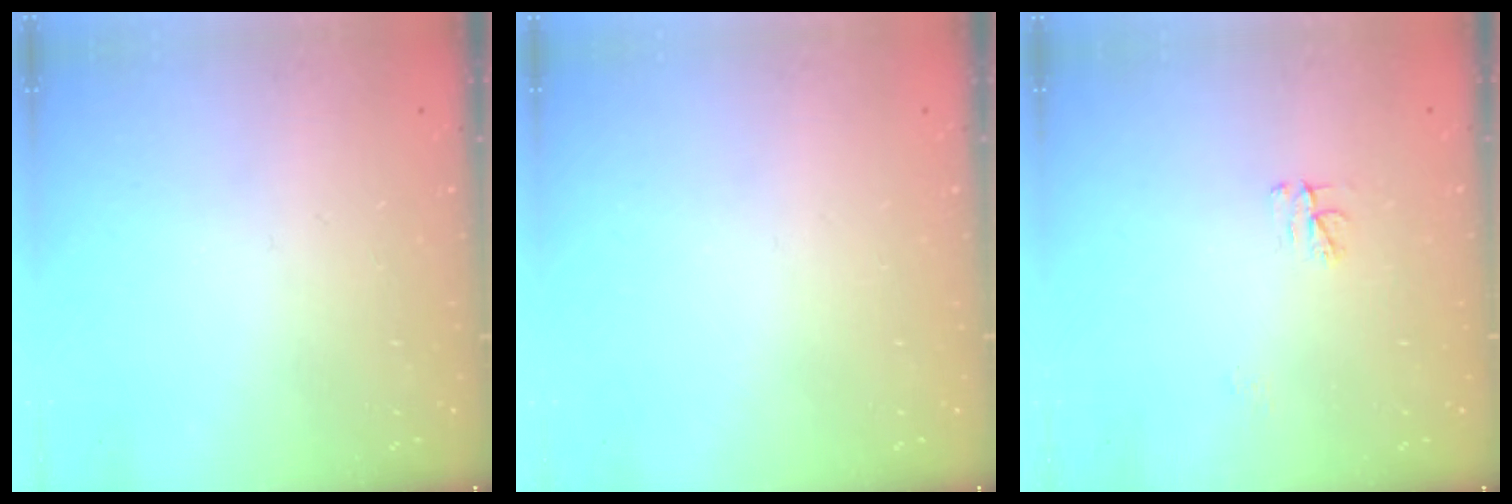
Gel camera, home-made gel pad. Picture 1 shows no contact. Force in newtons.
{"total": 0.0}
{"total": 3.9, "press": 3.9, "slide": 0.2}